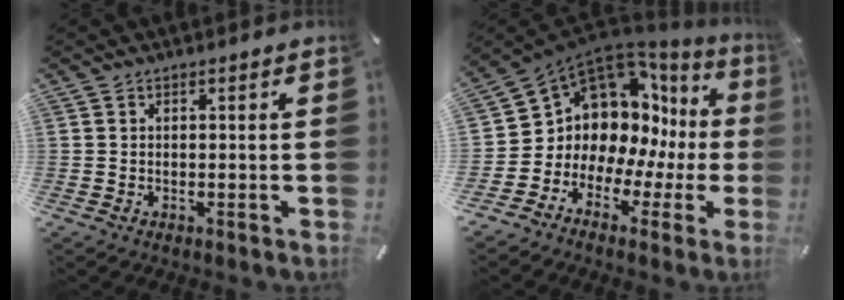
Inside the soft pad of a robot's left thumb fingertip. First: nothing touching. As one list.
[{"total": 10.3, "force": [4.4, 8.7, 3.3], "torque": [-0.062, -0.072, 0.091]}]